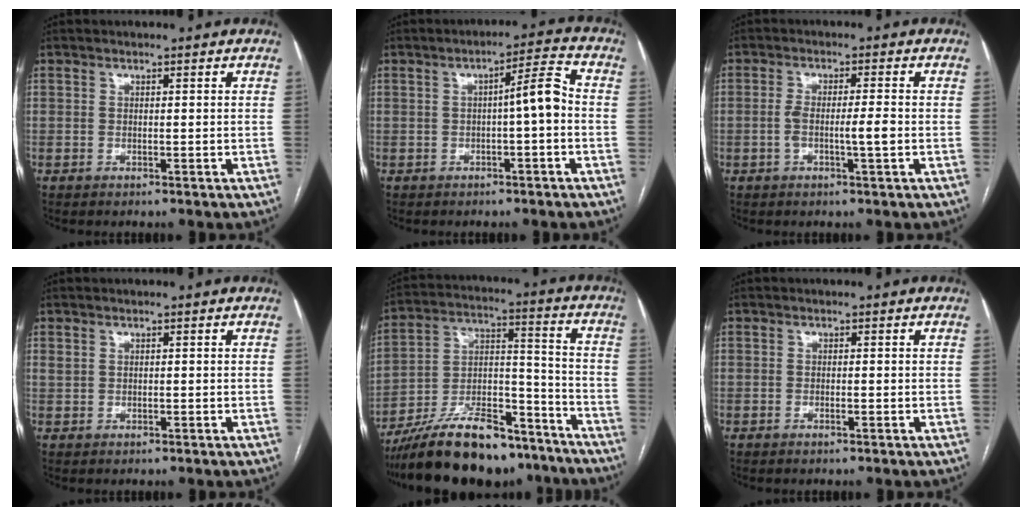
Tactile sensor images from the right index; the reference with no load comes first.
{"total": 5.1, "force": [-0.5, 0.4, 5.1], "torque": [-0.071, 0.016, -0.009]}
{"total": 4.1, "force": [-1.0, 0.1, 4.0], "torque": [-0.079, 0.004, -0.015]}
{"total": 0.9, "force": [0.5, 0.6, 0.3], "torque": [-0.006, 0.008, 0.011]}
{"total": 21.8, "force": [-17.8, 6.4, 10.9], "torque": [-0.182, 0.020, -0.298]}
{"total": 0.6, "force": [-0.3, 0.1, 0.6], "torque": [-0.013, -0.002, -0.004]}